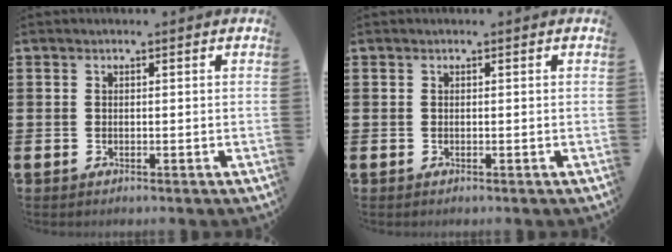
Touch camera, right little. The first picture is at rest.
{"total": 0.0}